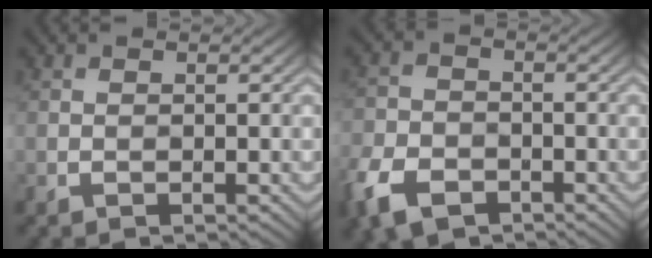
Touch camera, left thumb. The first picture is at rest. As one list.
[{"total": 7.5, "force": [-3.7, 4.9, 4.3], "torque": [-0.101, -0.019, -0.082]}]